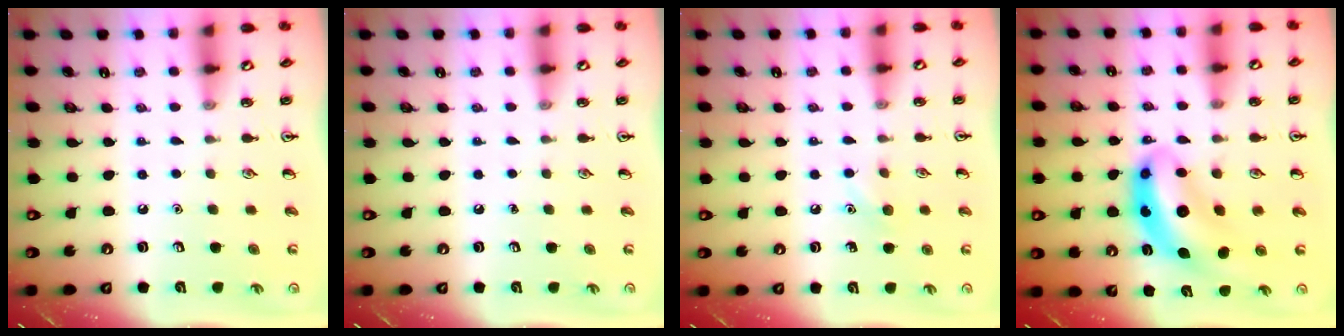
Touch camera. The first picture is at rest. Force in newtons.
{"total": 0.0}
{"total": 6.1, "press": 5.9, "slide": 1.8}
{"total": 10.0, "press": 9.5, "slide": 2.9}